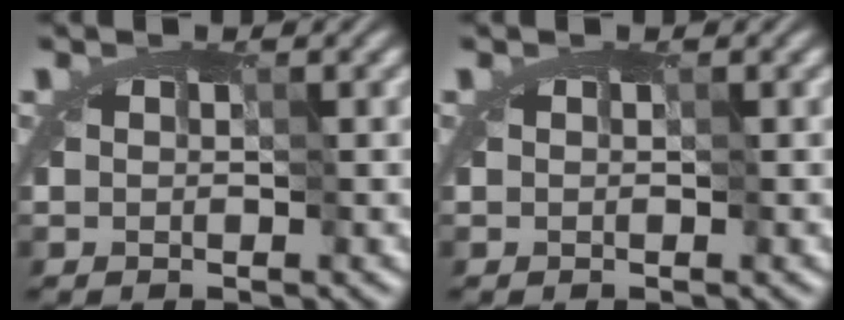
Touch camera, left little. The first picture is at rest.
{"total": 0.0}